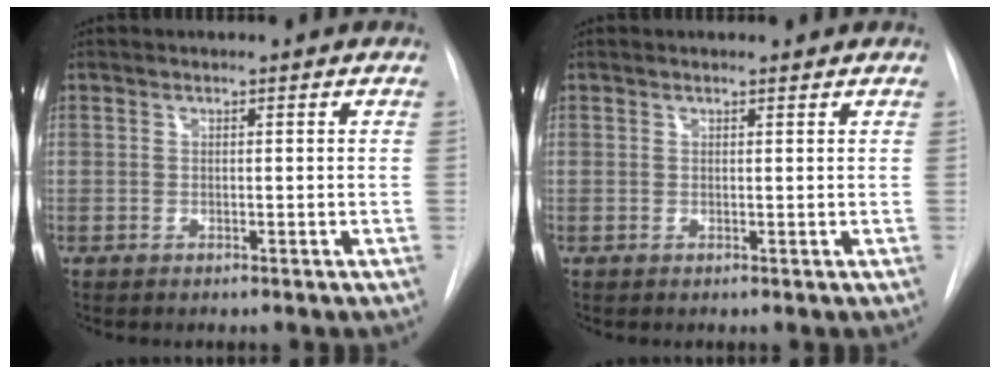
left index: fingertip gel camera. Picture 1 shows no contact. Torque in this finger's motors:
{"motor_torque": [0.25, -0.24, 0.05, 0.00]}